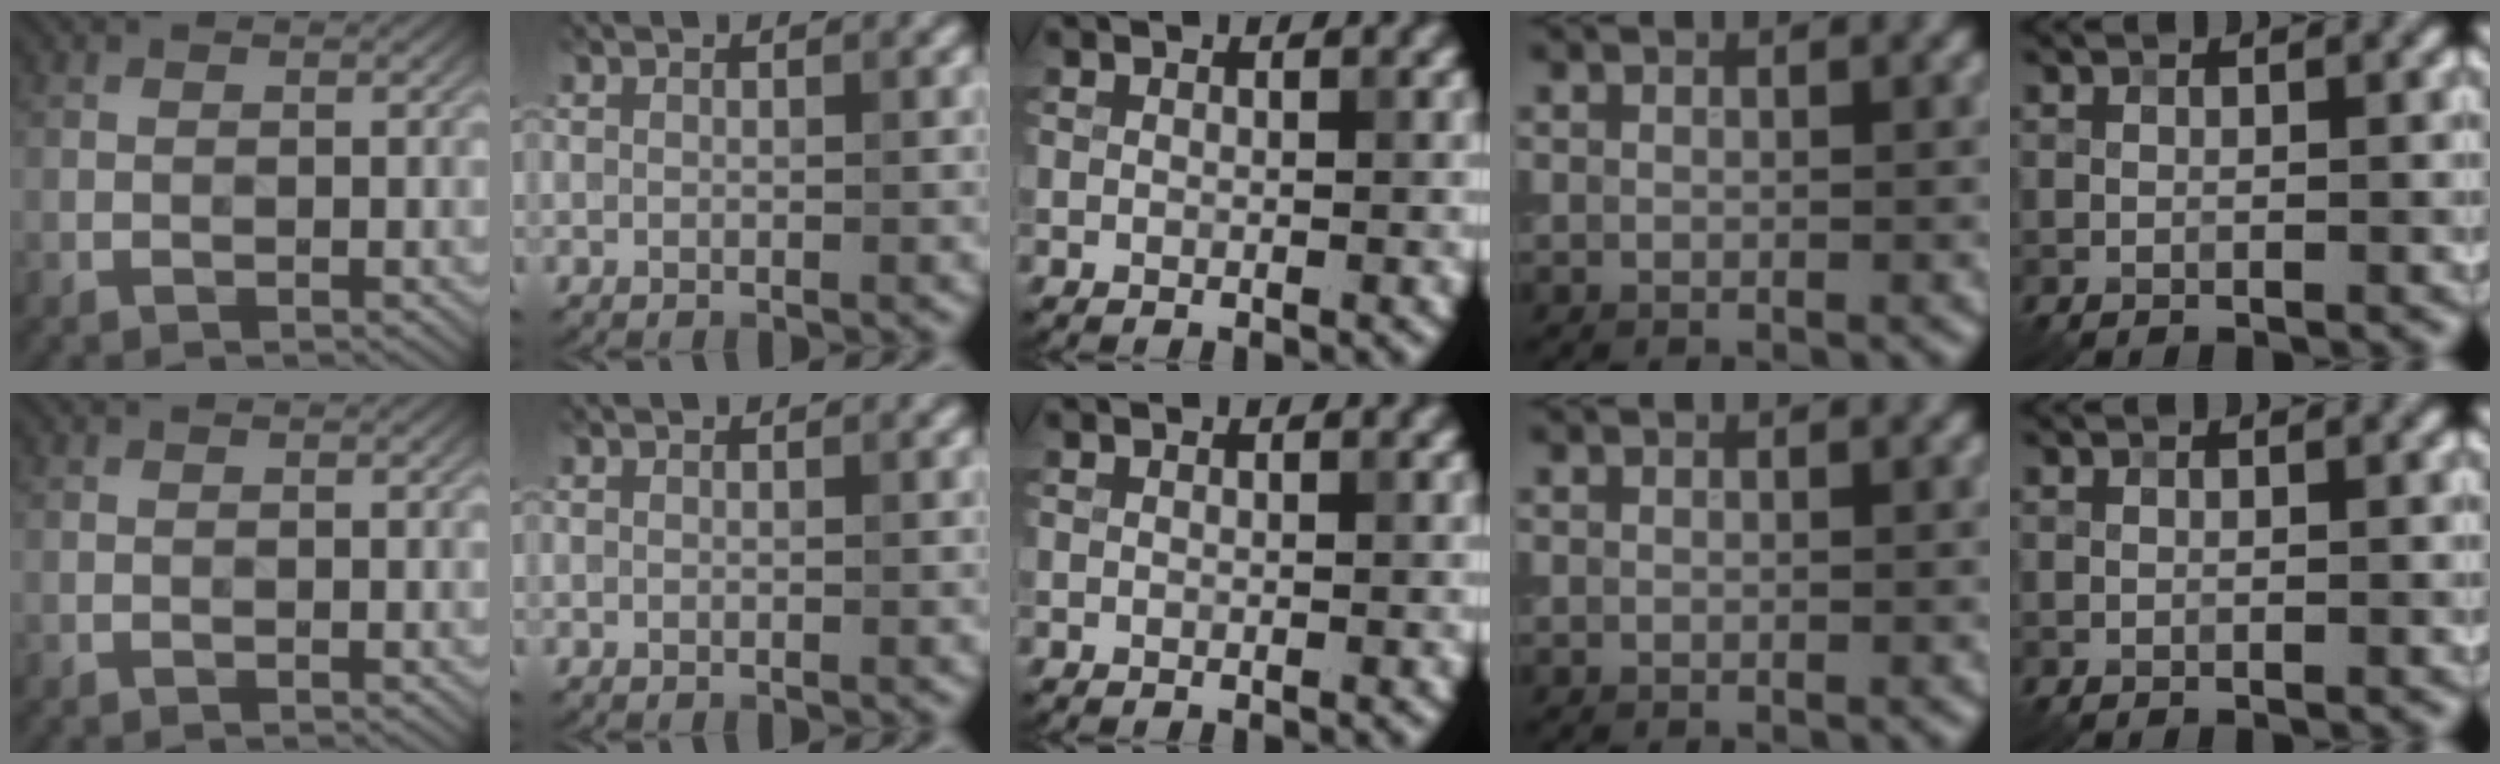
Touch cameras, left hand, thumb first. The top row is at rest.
{}